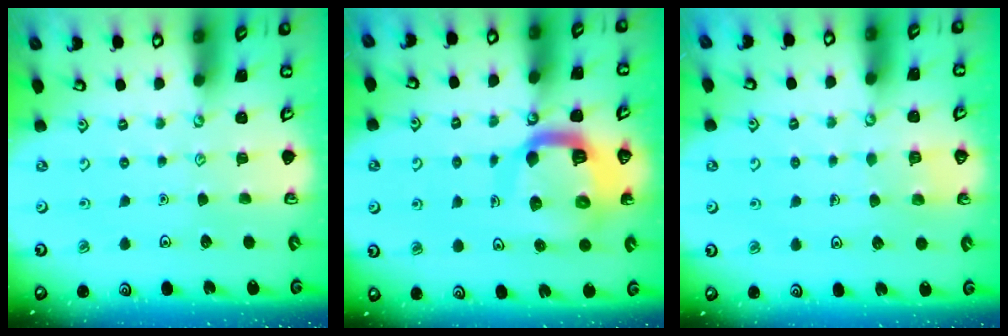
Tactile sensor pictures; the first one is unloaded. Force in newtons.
{"total": 14.2, "press": 14.1, "slide": 1.7}
{"total": 2.9, "press": 2.9, "slide": 0.2}